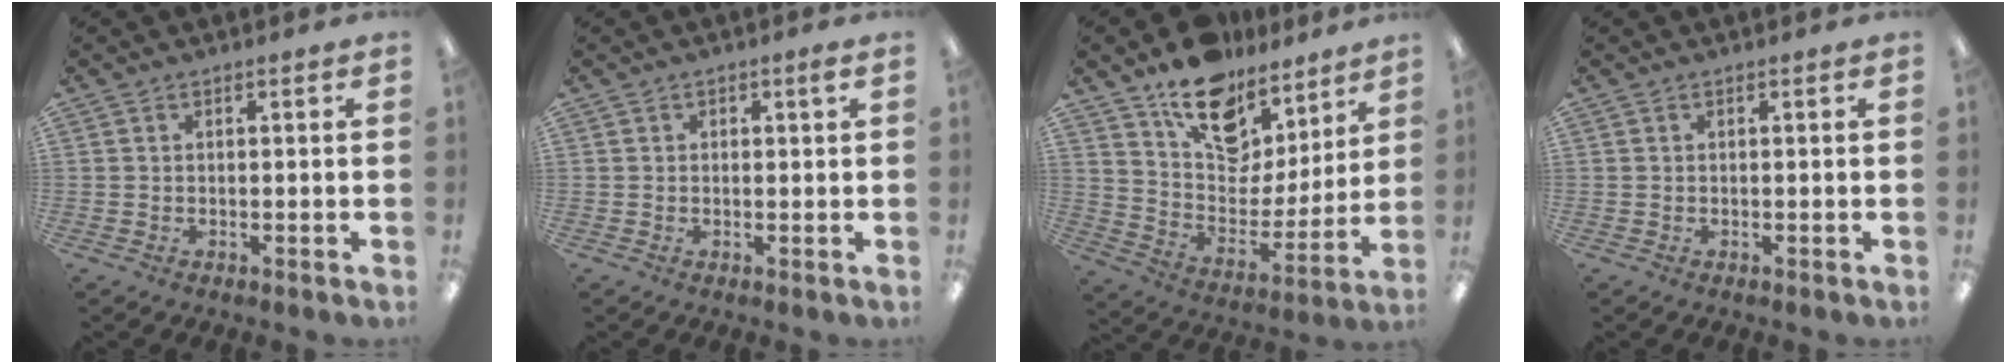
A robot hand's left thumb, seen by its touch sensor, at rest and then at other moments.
{"total": 1.0, "force": [0.7, 0.4, 0.6], "torque": [-0.013, 0.004, 0.011]}
{"total": 16.2, "force": [11.7, 9.3, 6.0], "torque": [-0.097, -0.090, 0.213]}
{"total": 0.0}